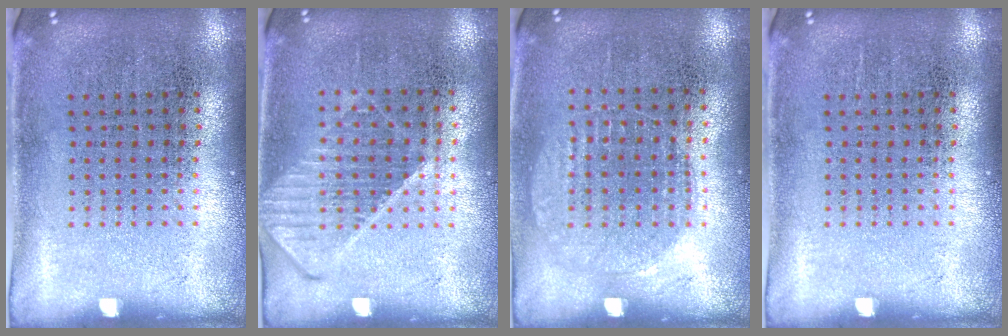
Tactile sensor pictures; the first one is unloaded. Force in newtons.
{"total": 1.1, "press": 1.1, "slide": 0.4}
{"total": 0.9, "press": 0.9, "slide": 0.2}
{"total": 0.0}